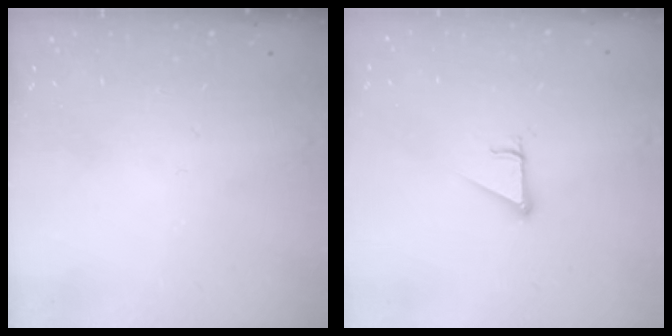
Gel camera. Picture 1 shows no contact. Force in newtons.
{"total": 2.7, "press": 2.7, "slide": 0.3}